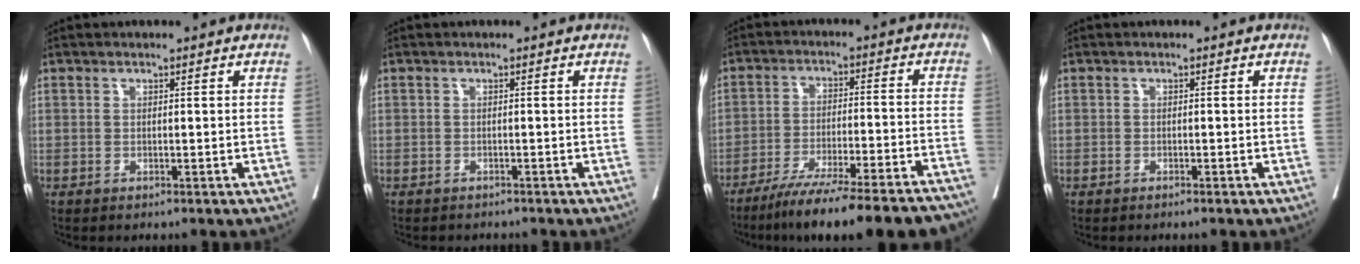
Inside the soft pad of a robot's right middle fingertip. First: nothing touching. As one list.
[{"total": 3.0, "force": [-2.7, 0.9, 0.7], "torque": [-0.013, -0.003, -0.035]}, {"total": 21.7, "force": [-18.7, 0.8, 10.9], "torque": [-0.111, -0.028, -0.265]}, {"total": 0.8, "force": [-0.6, 0.2, 0.4], "torque": [-0.009, -0.001, -0.009]}]